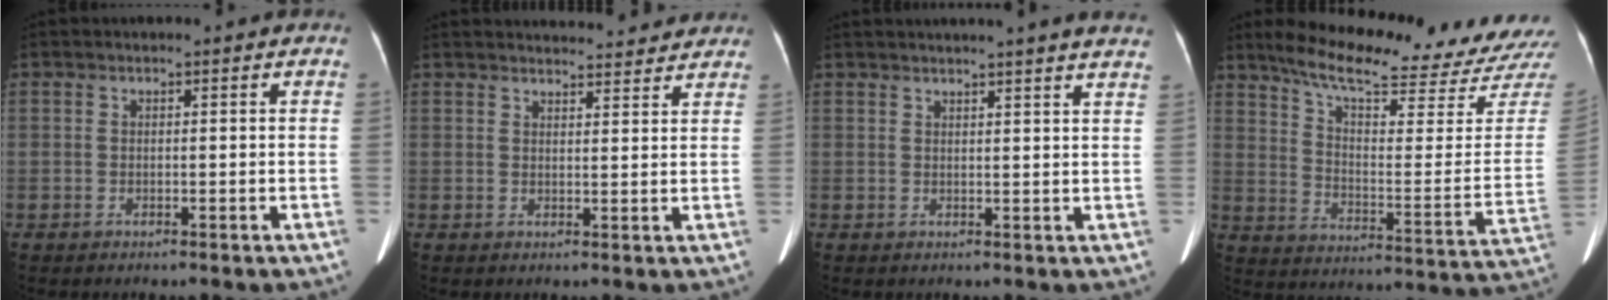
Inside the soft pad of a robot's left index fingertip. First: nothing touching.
{"total": 11.3, "force": [10.9, 1.8, 2.3], "torque": [-0.010, 0.005, 0.122]}
{"total": 11.6, "force": [10.5, -1.0, 4.9], "torque": [-0.066, -0.019, 0.113]}
{"total": 23.5, "force": [21.8, 0.8, 8.8], "torque": [-0.136, -0.101, 0.284]}